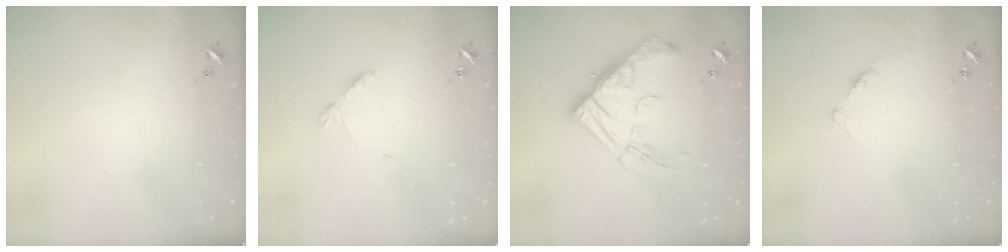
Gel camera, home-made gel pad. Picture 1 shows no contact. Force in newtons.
{"total": 4.4, "press": 4.3, "slide": 0.5}
{"total": 18.4, "press": 18.3, "slide": 2.0}
{"total": 4.9, "press": 4.8, "slide": 0.6}